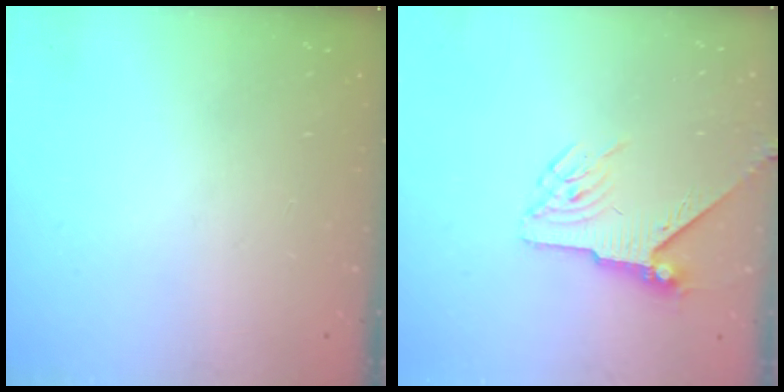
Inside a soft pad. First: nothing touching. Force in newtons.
{"total": 6.0, "press": 6.0, "slide": 0.4}